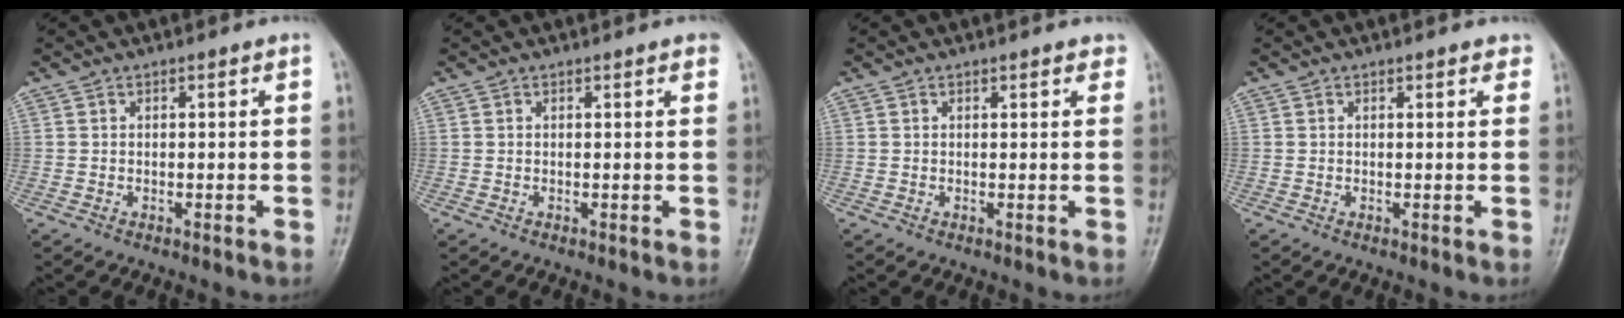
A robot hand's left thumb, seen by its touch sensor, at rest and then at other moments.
{"total": 1.3, "force": [0.9, 0.2, 0.9], "torque": [-0.010, 0.002, 0.006]}
{"total": 1.9, "force": [1.3, 0.8, 1.1], "torque": [-0.001, -0.002, 0.011]}
{"total": 1.7, "force": [1.1, 0.8, 0.9], "torque": [0.001, -0.002, 0.009]}